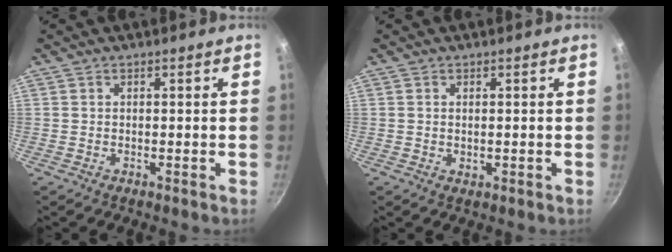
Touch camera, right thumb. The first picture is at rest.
{"total": 1.1, "force": [0.1, 0.6, 0.8], "torque": [-0.013, -0.001, 0.002]}